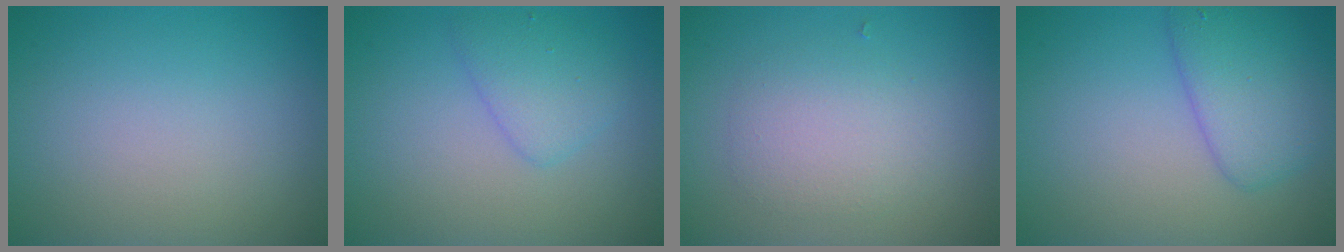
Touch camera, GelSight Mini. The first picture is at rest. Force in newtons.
{"total": 2.6, "press": 2.6, "slide": 0.1}
{"total": 3.0, "press": 3.0, "slide": 0.1}
{"total": 4.2, "press": 4.2, "slide": 0.2}